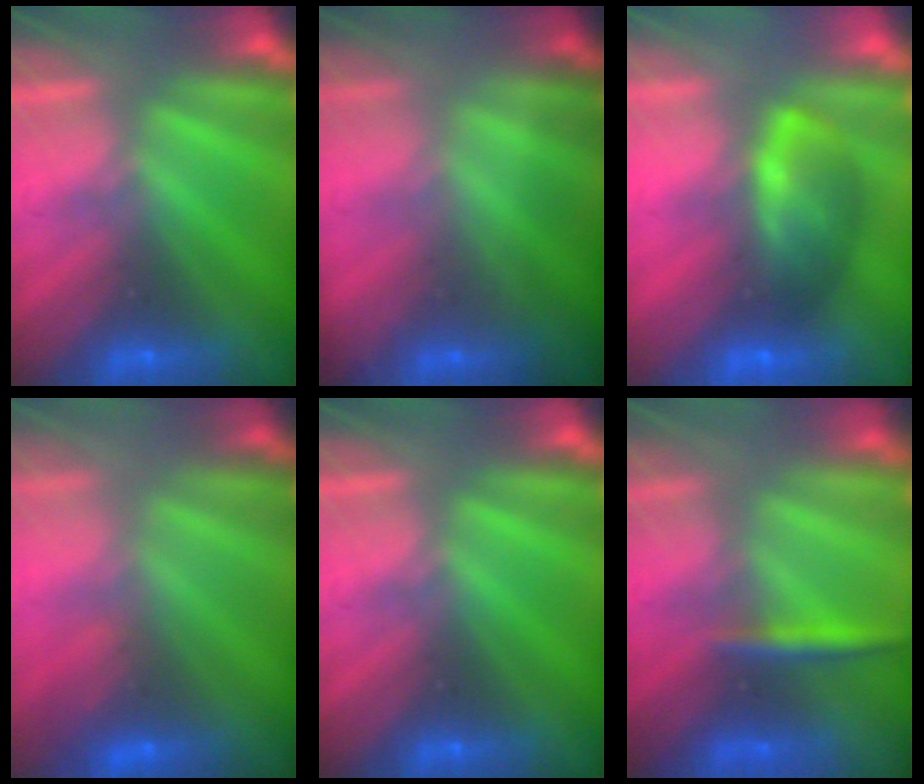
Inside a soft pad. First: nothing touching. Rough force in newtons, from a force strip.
{"total": 1.7}
{"total": 7.0}
{"total": 2.9}
{"total": 0.0}
{"total": 2.7}